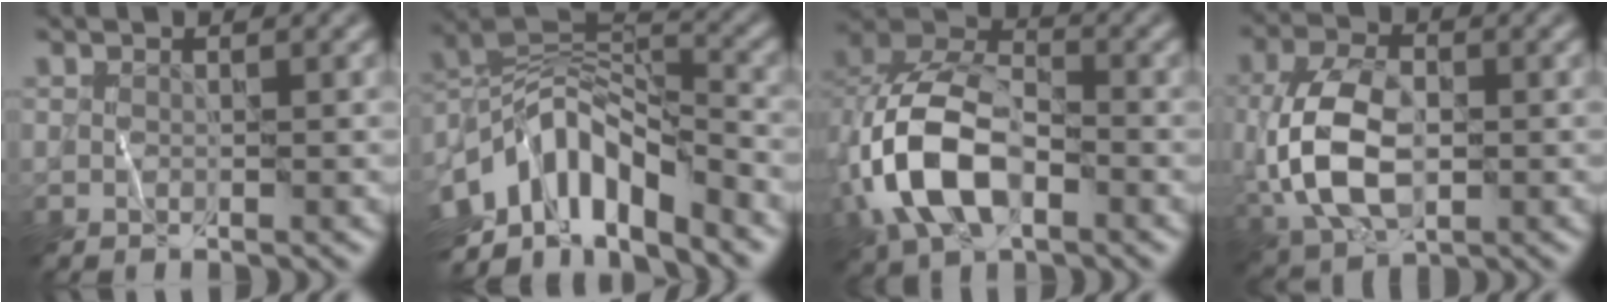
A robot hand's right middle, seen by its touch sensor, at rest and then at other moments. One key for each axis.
{"total": 10.3, "fx": -4.6, "fy": 4.6, "fz": 8.0, "tx": -0.130, "ty": 0.013, "tz": -0.095}
{"total": 9.3, "fx": -2.5, "fy": 5.7, "fz": 6.9, "tx": -0.152, "ty": 0.010, "tz": -0.057}
{"total": 8.0, "fx": -0.5, "fy": 4.9, "fz": 6.3, "tx": -0.144, "ty": -0.002, "tz": -0.012}